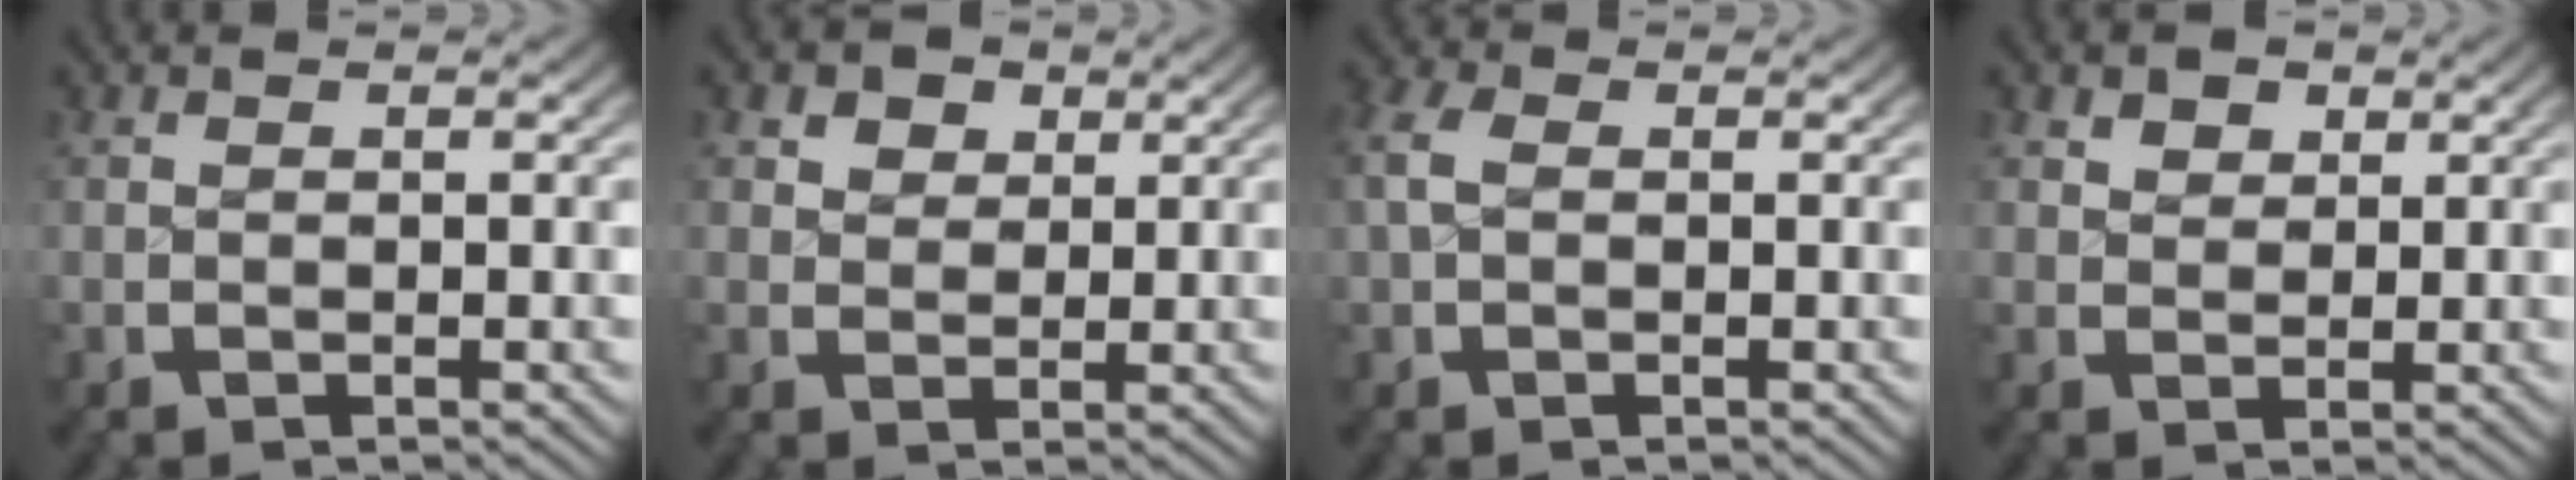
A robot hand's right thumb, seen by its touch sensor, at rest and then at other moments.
{"total": 2.8, "force": [1.5, 2.2, 1.0], "torque": [-0.010, -0.006, 0.025]}
{"total": 1.9, "force": [0.2, 1.5, 1.2], "torque": [-0.039, -0.001, 0.005]}
{"total": 2.0, "force": [1.3, 1.4, 0.6], "torque": [0.000, -0.004, 0.024]}